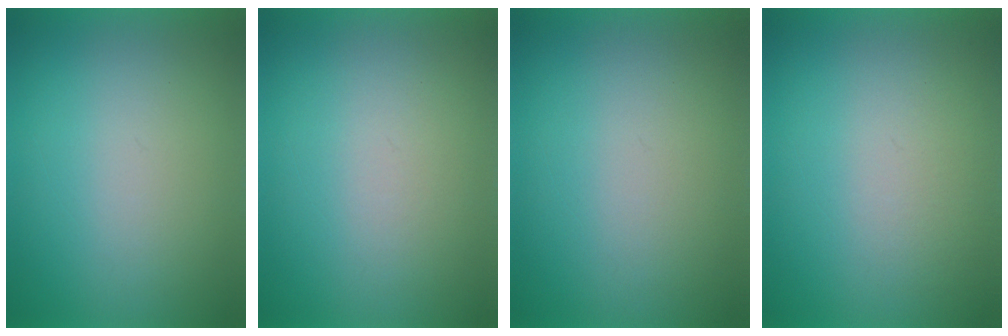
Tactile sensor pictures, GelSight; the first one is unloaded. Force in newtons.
{"total": 1.1}
{"total": 0.0}
{"total": 1.7}